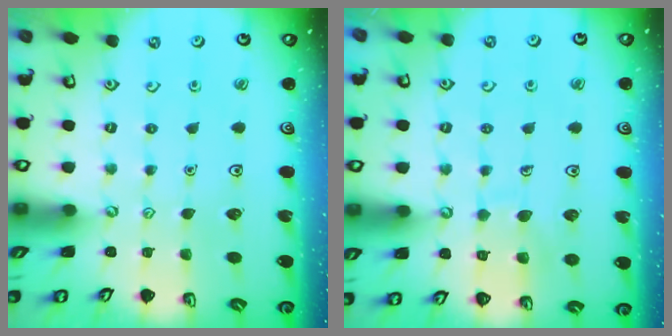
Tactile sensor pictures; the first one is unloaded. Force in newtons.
{"total": 8.5, "press": 8.4, "slide": 0.7}